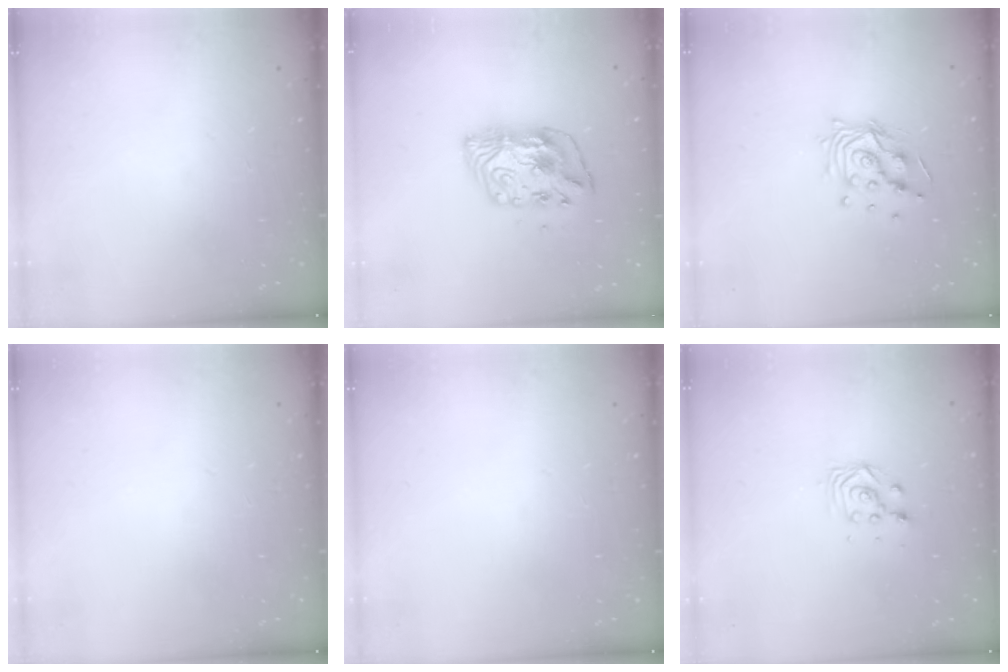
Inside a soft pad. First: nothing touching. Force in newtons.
{"total": 10.4, "press": 10.4, "slide": 1.1}
{"total": 11.5, "press": 11.4, "slide": 1.0}
{"total": 0.0}
{"total": 0.0}
{"total": 3.0, "press": 3.0, "slide": 0.2}